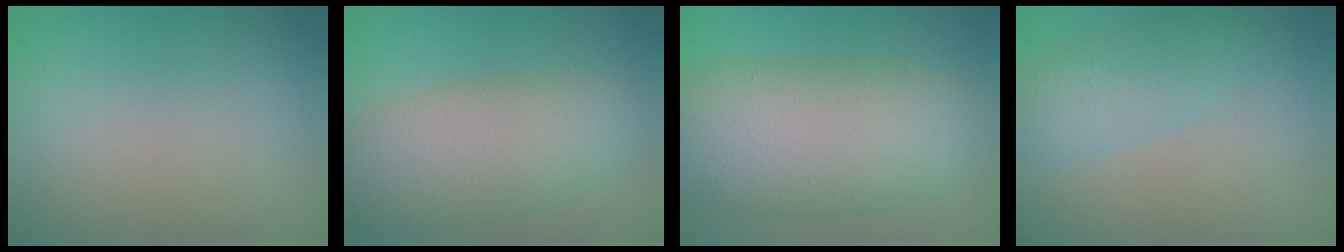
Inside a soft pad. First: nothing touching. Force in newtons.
{"total": 7.2, "press": 7.2, "slide": 0.1}
{"total": 10.8, "press": 10.8, "slide": 0.7}
{"total": 2.8, "press": 2.8, "slide": 0.1}